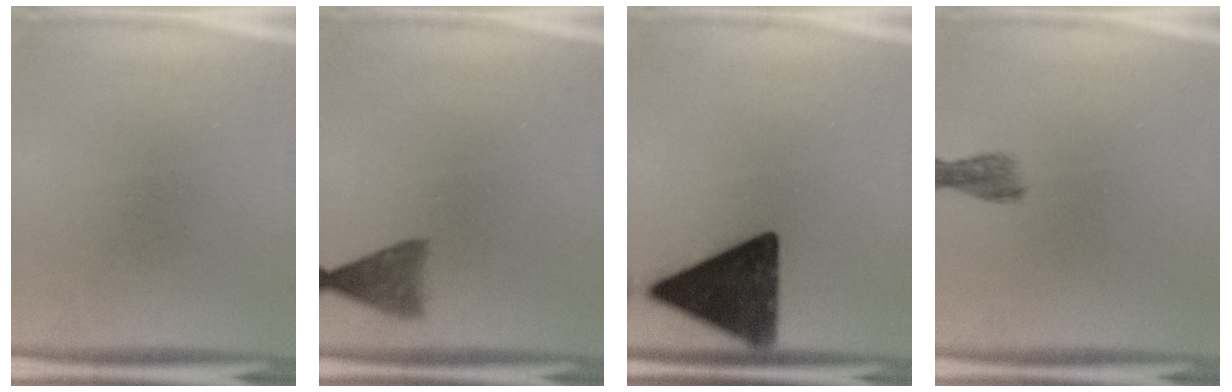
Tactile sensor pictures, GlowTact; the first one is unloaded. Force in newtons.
{"total": 3.6}
{"total": 15.9}
{"total": 2.4}